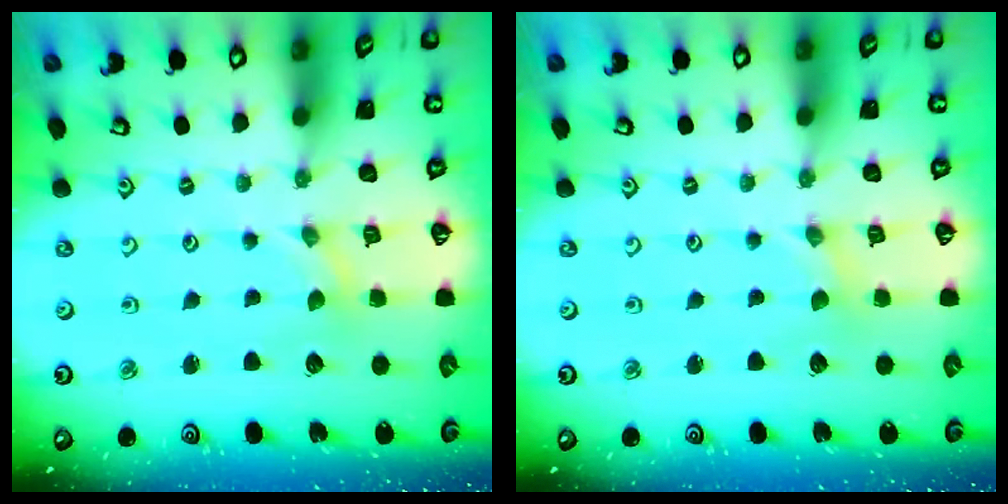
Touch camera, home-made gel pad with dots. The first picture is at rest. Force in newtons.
{"total": 0.0}